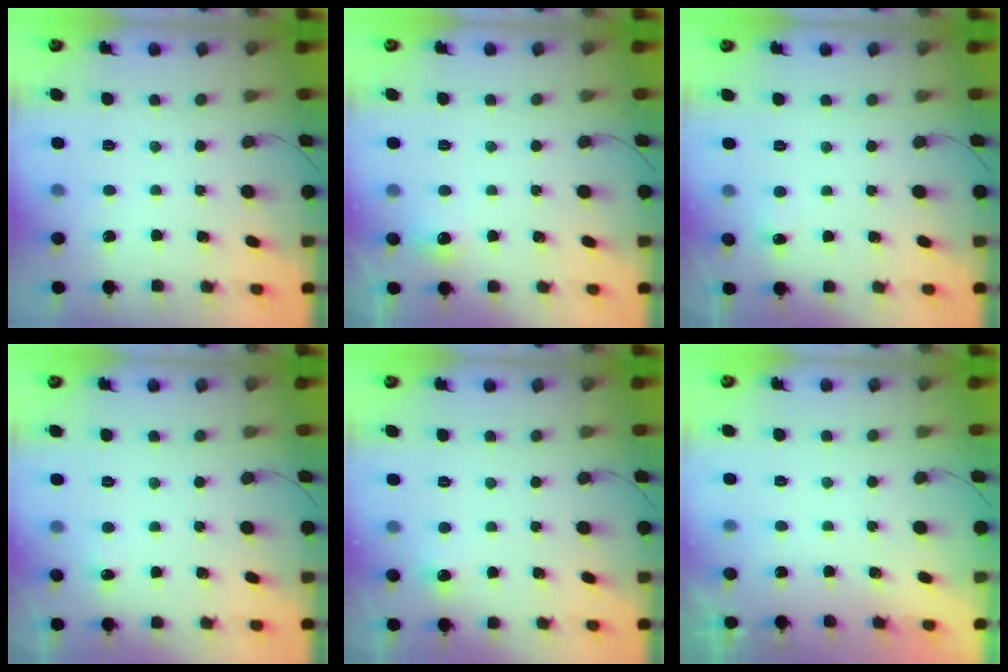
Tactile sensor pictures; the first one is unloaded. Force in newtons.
{"total": 4.8, "press": 4.5, "slide": 1.8}
{"total": 3.4, "press": 3.3, "slide": 1.0}
{"total": 3.3, "press": 3.1, "slide": 0.9}
{"total": 4.0, "press": 3.6, "slide": 1.7}
{"total": 1.8, "press": 0.1, "slide": 1.8}